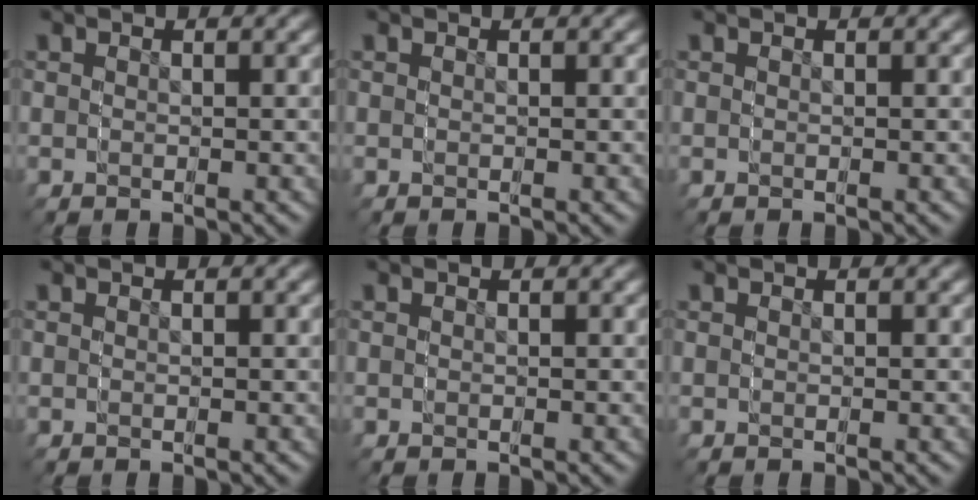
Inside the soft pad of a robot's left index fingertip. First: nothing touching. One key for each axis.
{"total": 0.0}
{"total": 0.0}
{"total": 0.0}
{"total": 0.0}
{"total": 0.0}